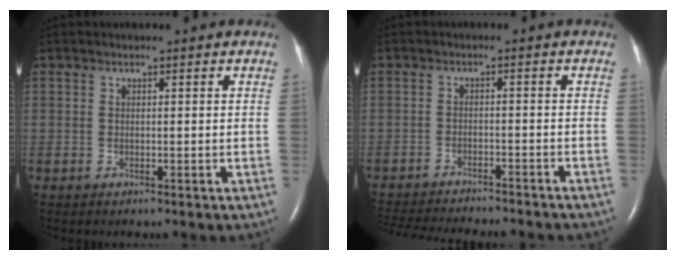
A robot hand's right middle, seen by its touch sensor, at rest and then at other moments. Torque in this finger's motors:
{"motor_torque": [0.99, -1.15, 0.22, 0.07]}